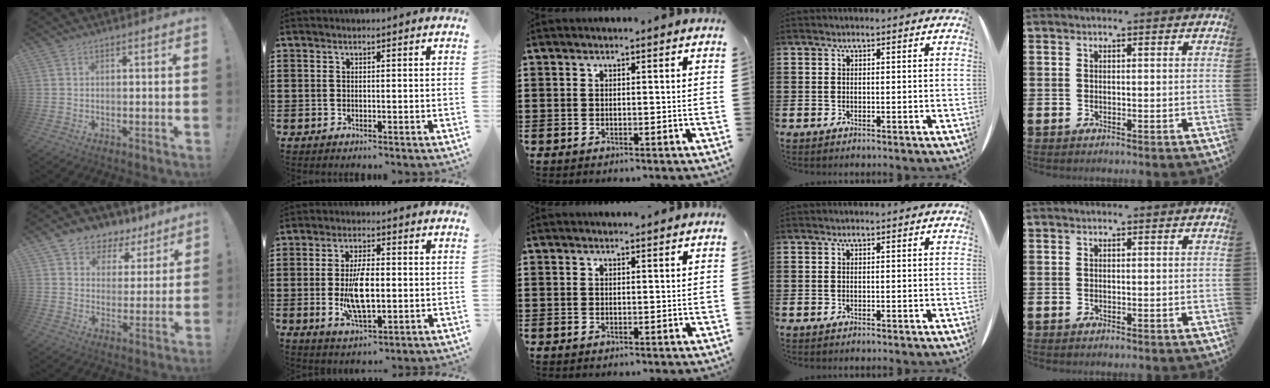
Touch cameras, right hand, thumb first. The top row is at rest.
{"thumb": {"total": 6.6, "force": [4.0, 5.3, 0.7], "torque": [-0.018, -0.034, 0.082]}, "index": {"total": 8.7, "force": [-0.8, 3.6, 7.9], "torque": [-0.164, -0.004, -0.017]}, "middle": {"total": 0.6, "force": [0.6, 0.1, 0.1], "torque": [0.004, -0.004, 0.010]}}